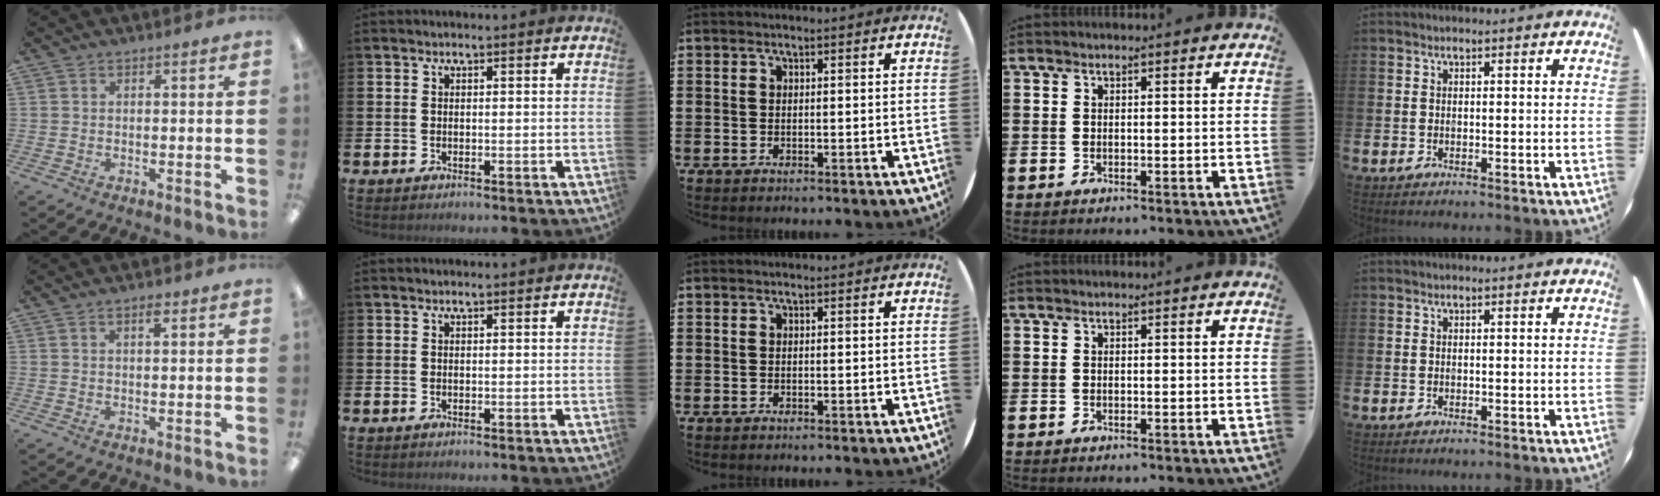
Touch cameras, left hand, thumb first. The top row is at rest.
{"thumb": {"total": 1.9, "force": [1.3, 0.5, 1.3], "torque": [-0.020, -0.001, 0.020]}}